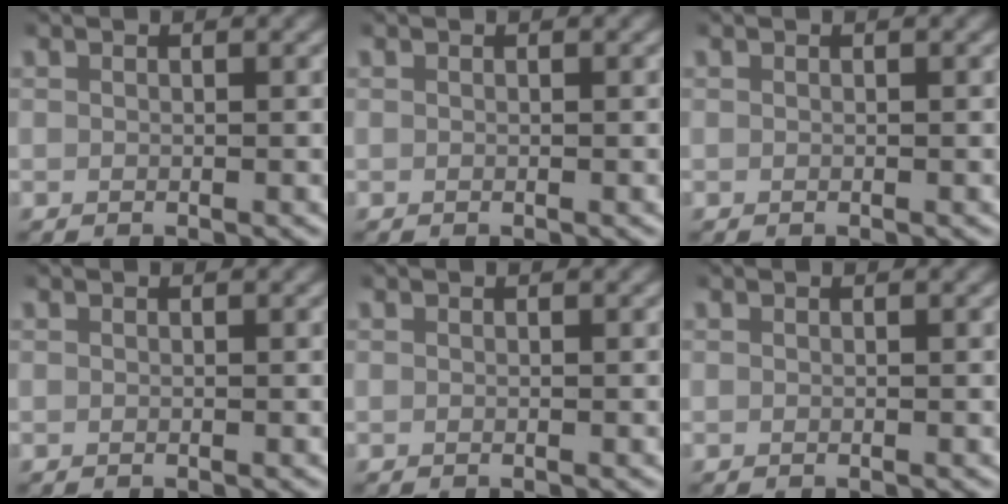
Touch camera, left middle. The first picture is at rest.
{"total": 0.0}
{"total": 0.0}
{"total": 0.0}
{"total": 0.0}
{"total": 0.0}